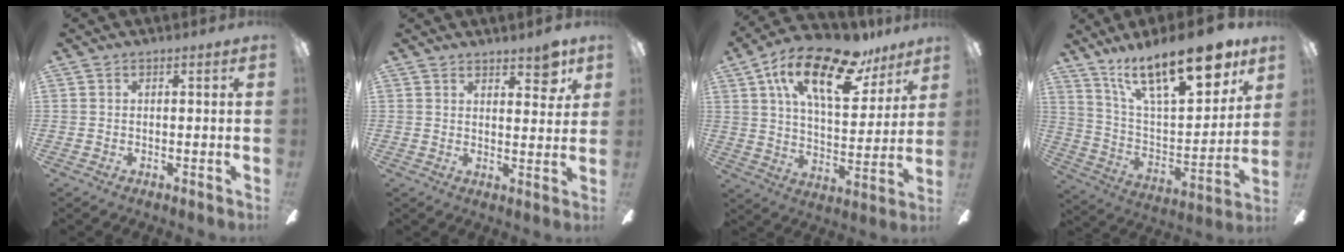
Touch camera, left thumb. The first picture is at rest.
{"total": 5.2, "force": [4.2, 1.7, 2.5], "torque": [-0.018, -0.026, 0.068]}
{"total": 21.9, "force": [12.8, 9.2, 15.1], "torque": [-0.248, -0.058, 0.214]}
{"total": 24.1, "force": [16.0, 8.7, 15.8], "torque": [-0.246, -0.091, 0.269]}